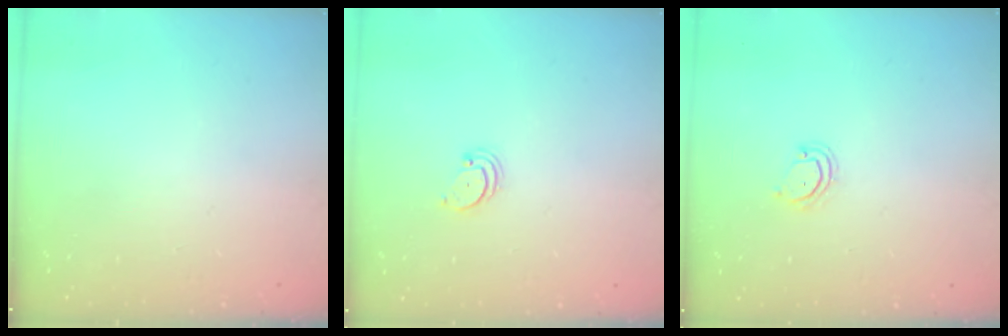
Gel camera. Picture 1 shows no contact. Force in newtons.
{"total": 2.2, "press": 2.2, "slide": 0.2}
{"total": 3.9, "press": 3.9, "slide": 0.4}